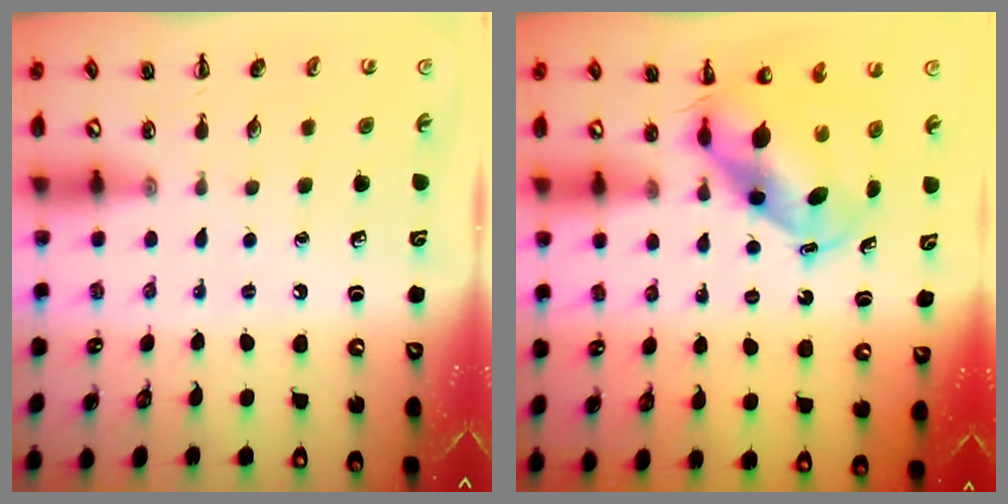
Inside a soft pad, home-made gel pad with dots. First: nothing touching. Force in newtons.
{"total": 7.1, "press": 6.7, "slide": 2.4}